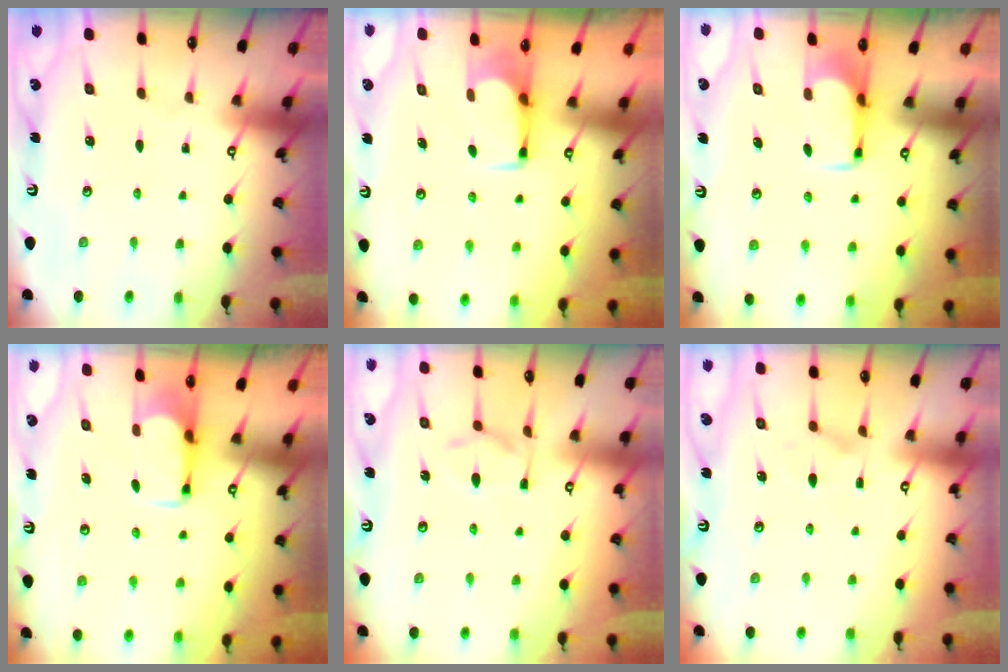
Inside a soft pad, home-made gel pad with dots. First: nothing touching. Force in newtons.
{"total": 2.7, "press": 2.7, "slide": 0.4}
{"total": 2.0, "press": 2.0, "slide": 0.2}
{"total": 2.8, "press": 2.7, "slide": 0.7}
{"total": 3.2, "press": 3.0, "slide": 1.1}
{"total": 2.3, "press": 2.1, "slide": 0.9}